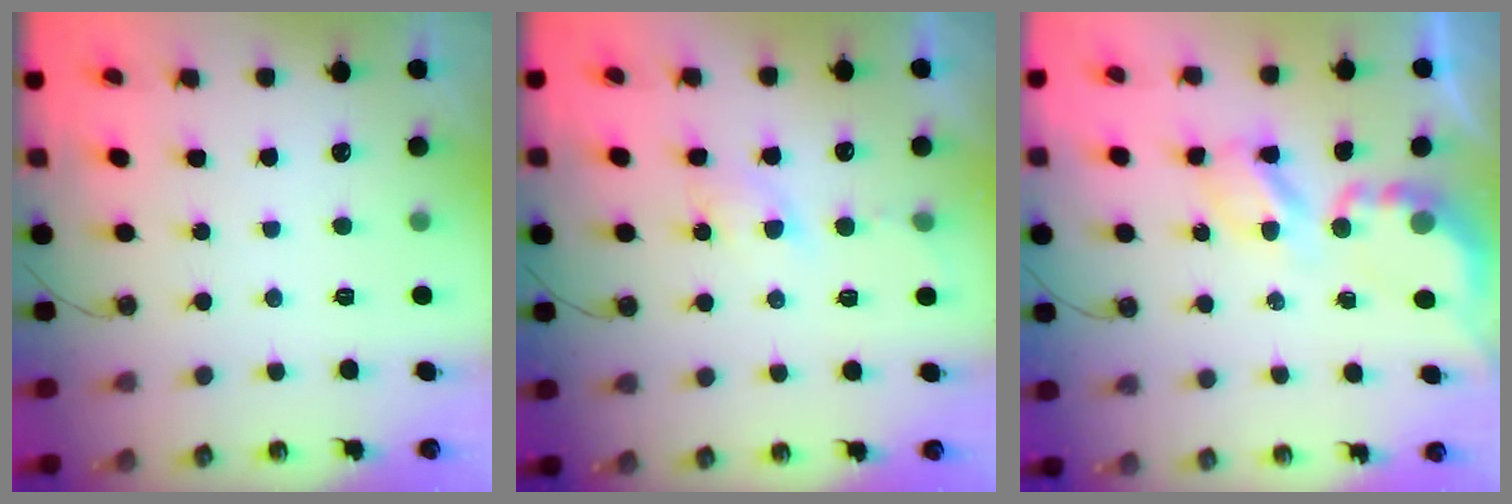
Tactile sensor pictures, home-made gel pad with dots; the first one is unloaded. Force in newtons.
{"total": 3.9, "press": 3.9, "slide": 0.4}
{"total": 5.4, "press": 5.4, "slide": 0.5}